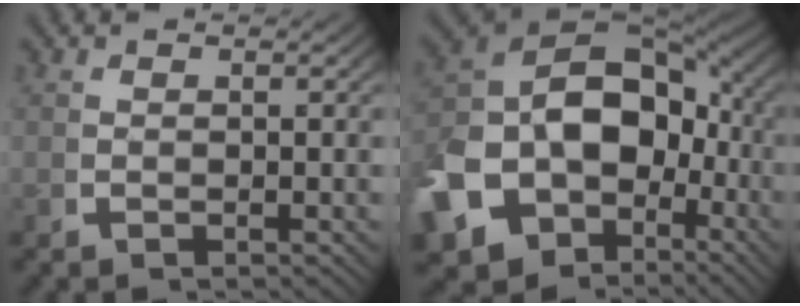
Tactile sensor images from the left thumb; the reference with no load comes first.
{"total": 20.6, "force": [-3.0, 15.2, 13.6], "torque": [-0.299, -0.078, -0.020]}